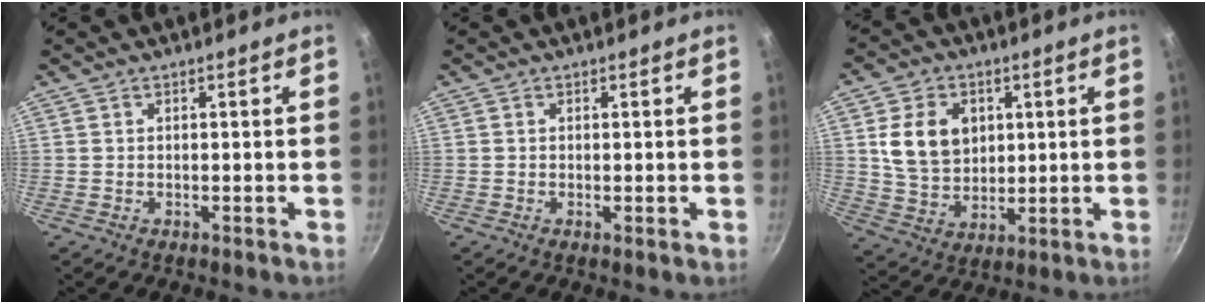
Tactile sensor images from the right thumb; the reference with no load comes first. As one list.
[{"total": 0.8, "force": [-0.1, 0.1, 0.8], "torque": [-0.016, -0.004, -0.004]}, {"total": 11.6, "force": [2.8, 8.9, 7.0], "torque": [-0.096, -0.011, 0.059]}]